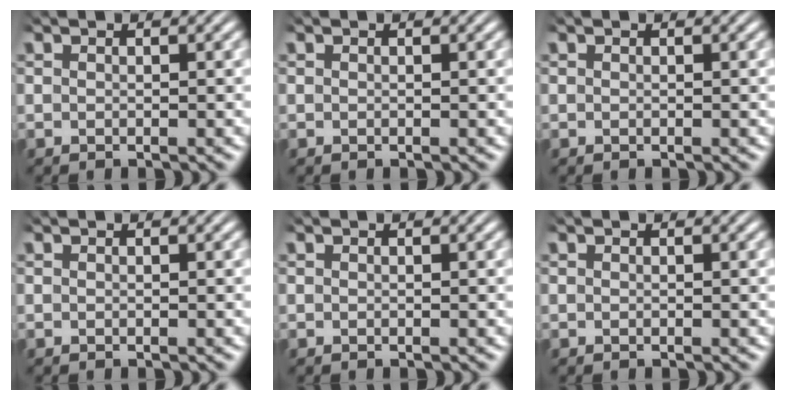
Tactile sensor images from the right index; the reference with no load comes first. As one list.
[{"total": 0.0}, {"total": 0.0}, {"total": 0.0}, {"total": 0.0}, {"total": 0.0}]